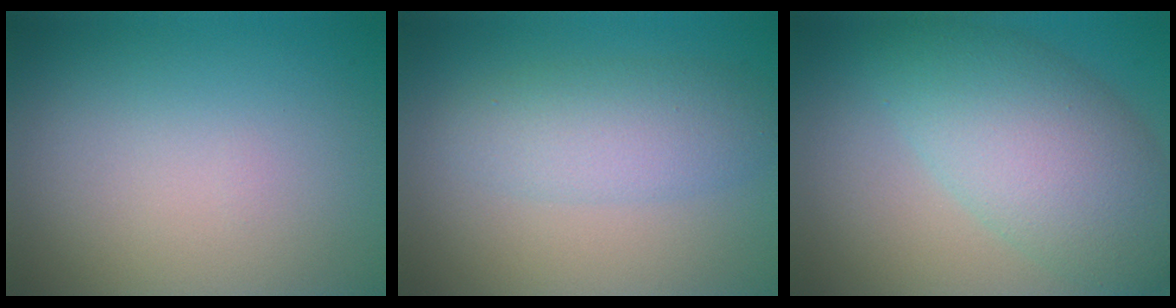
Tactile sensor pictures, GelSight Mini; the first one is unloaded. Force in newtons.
{"total": 4.0, "press": 4.0, "slide": 0.1}
{"total": 8.1, "press": 8.1, "slide": 0.1}